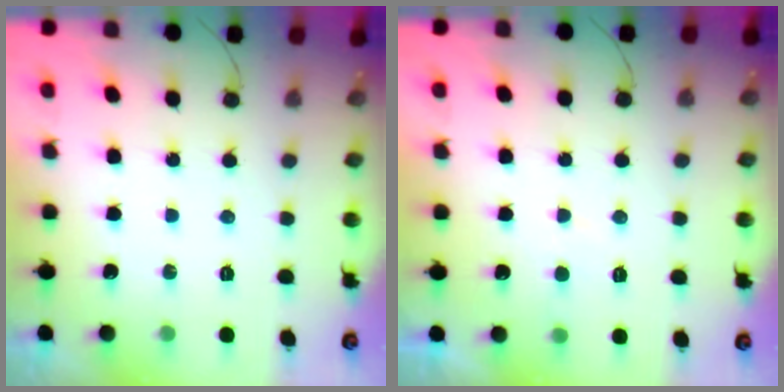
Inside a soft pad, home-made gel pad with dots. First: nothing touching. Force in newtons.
{"total": 3.4, "press": 3.4, "slide": 0.5}